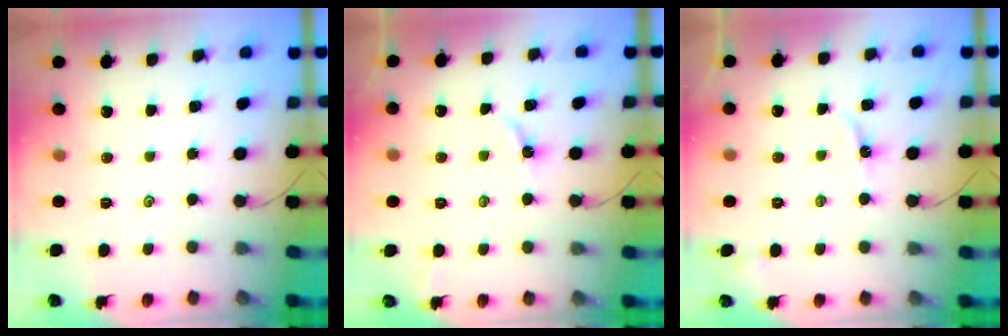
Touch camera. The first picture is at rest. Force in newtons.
{"total": 3.2, "press": 3.2, "slide": 0.4}
{"total": 3.8, "press": 3.8, "slide": 0.5}